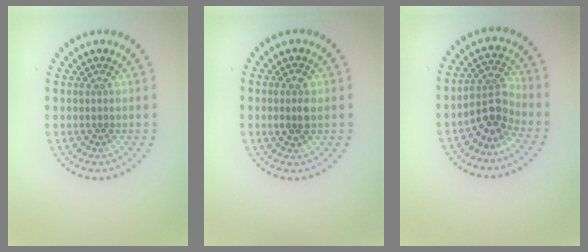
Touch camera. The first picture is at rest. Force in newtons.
{"total": 2.1, "press": 2.1, "slide": 0.2}
{"total": 2.8, "press": 2.4, "slide": 1.5}